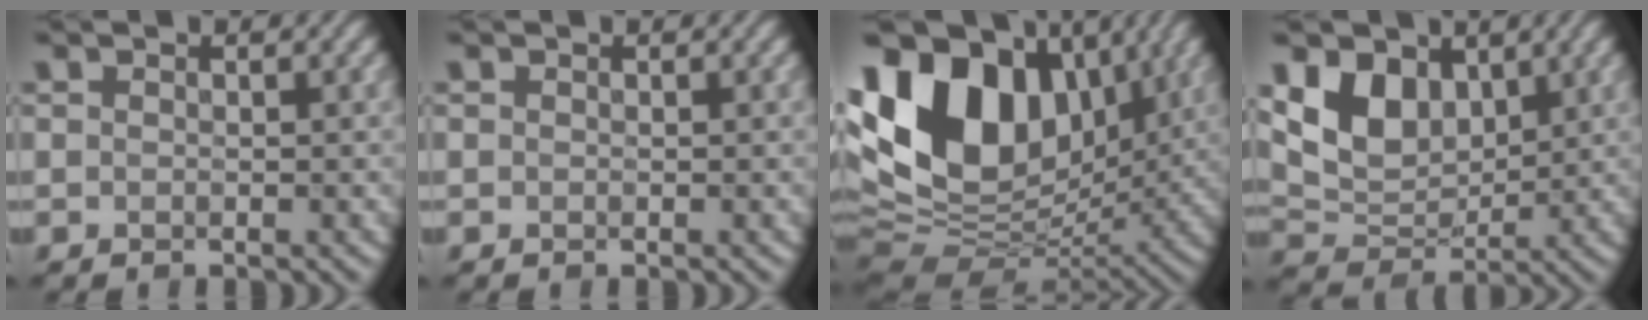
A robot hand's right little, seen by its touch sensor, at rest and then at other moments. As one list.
[{"total": 0.0}, {"total": 16.9, "force": [4.9, 11.1, 11.7], "torque": [-0.229, 0.030, 0.078]}, {"total": 6.1, "force": [2.5, 4.2, 3.7], "torque": [-0.077, -0.007, 0.042]}]